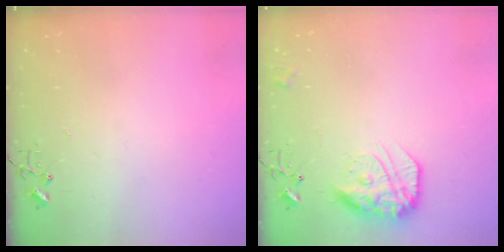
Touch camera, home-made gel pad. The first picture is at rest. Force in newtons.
{"total": 16.5, "press": 16.4, "slide": 1.3}